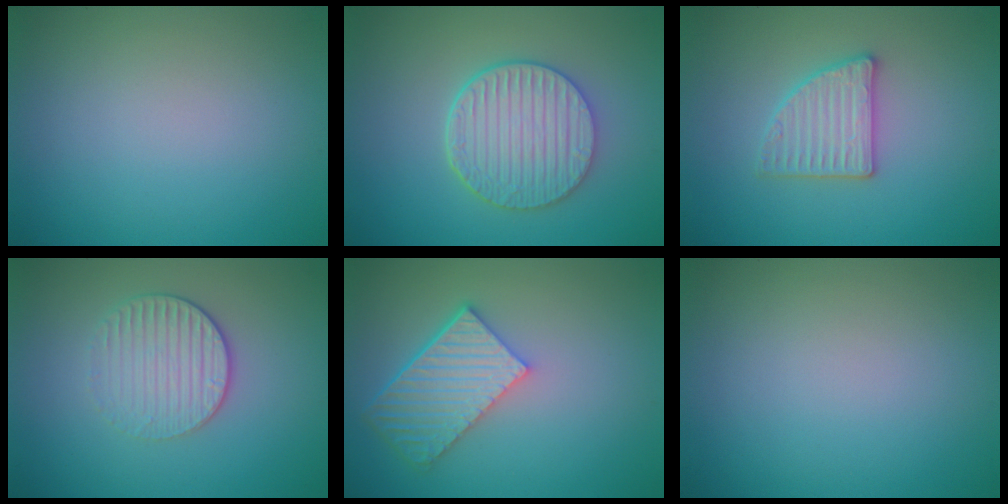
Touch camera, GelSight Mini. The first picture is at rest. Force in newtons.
{"total": 5.9, "press": 4.7, "slide": 3.6}
{"total": 2.8, "press": 2.8, "slide": 0.4}
{"total": 3.1, "press": 2.7, "slide": 1.5}
{"total": 5.5, "press": 4.2, "slide": 3.7}
{"total": 0.0}